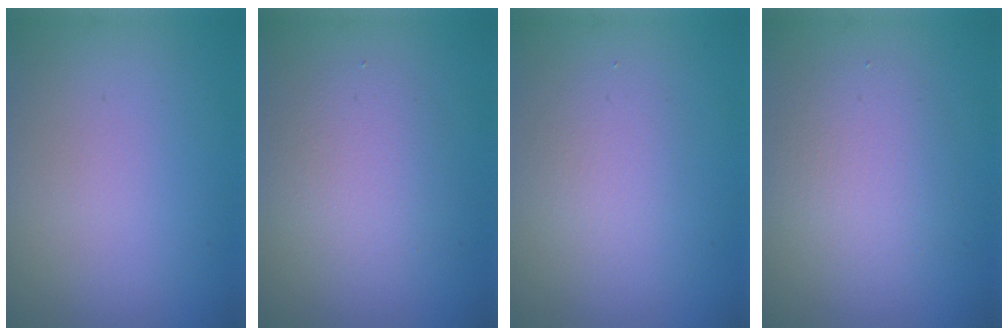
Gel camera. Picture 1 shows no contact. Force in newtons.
{"total": 2.7, "press": 2.7, "slide": 0.2}
{"total": 1.7, "press": 1.7, "slide": 0.1}
{"total": 2.9, "press": 2.9, "slide": 0.2}